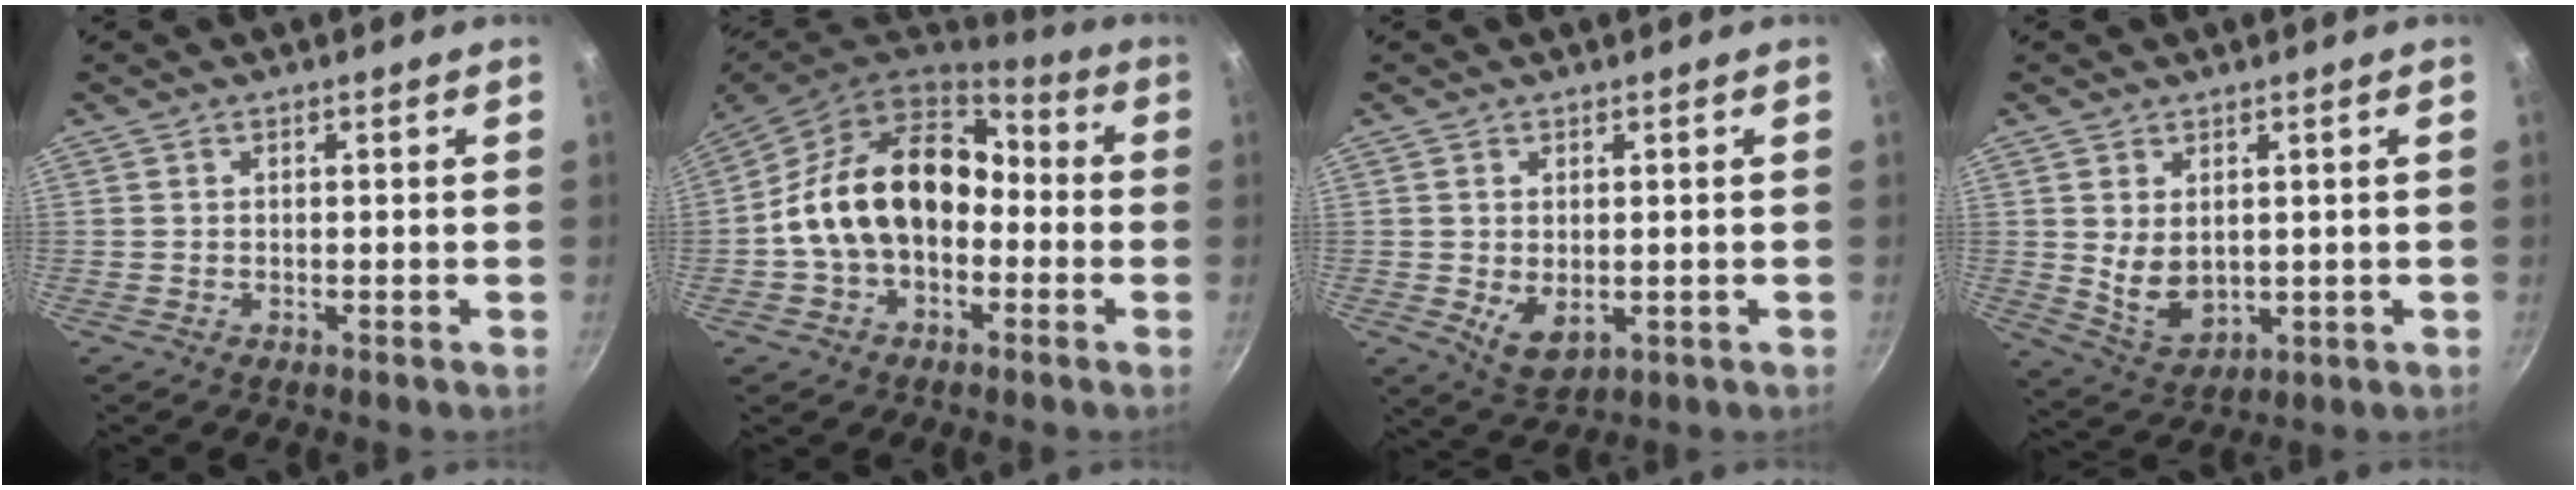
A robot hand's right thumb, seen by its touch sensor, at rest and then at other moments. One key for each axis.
{"total": 17.1, "fx": -1.4, "fy": 12.2, "fz": 11.8, "tx": -0.175, "ty": 0.055, "tz": -0.035}
{"total": 5.4, "fx": -0.3, "fy": 3.4, "fz": 4.2, "tx": -0.069, "ty": -0.019, "tz": 0.006}
{"total": 7.2, "fx": 1.2, "fy": 4.8, "fz": 5.3, "tx": -0.083, "ty": -0.022, "tz": 0.043}